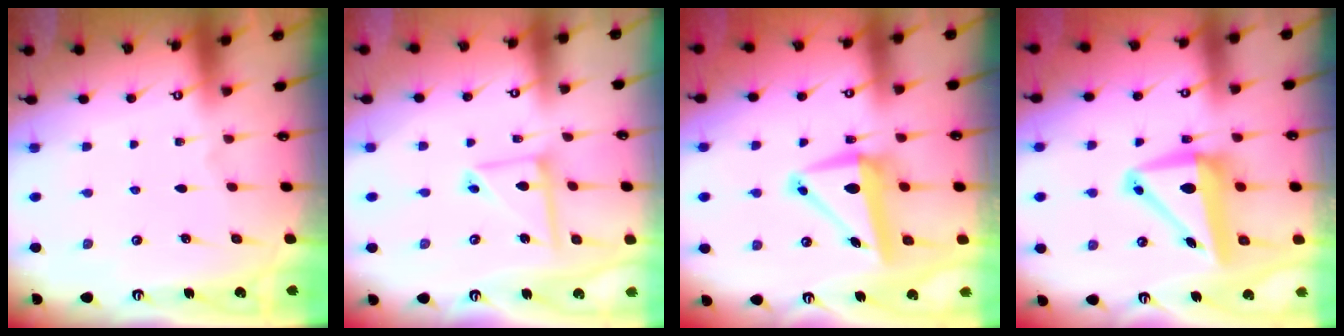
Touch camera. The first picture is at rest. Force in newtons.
{"total": 9.4, "press": 9.4, "slide": 0.8}
{"total": 8.6, "press": 8.3, "slide": 2.2}
{"total": 10.1, "press": 9.9, "slide": 1.9}